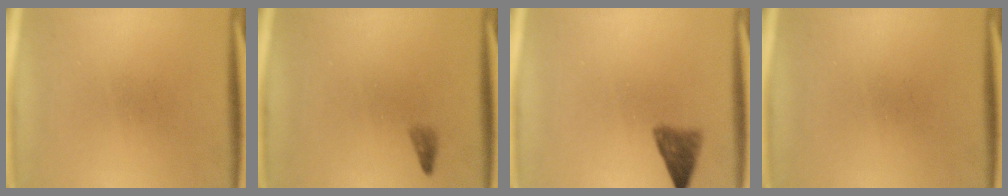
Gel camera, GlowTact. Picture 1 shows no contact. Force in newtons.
{"total": 0.9}
{"total": 3.1}
{"total": 0.0}